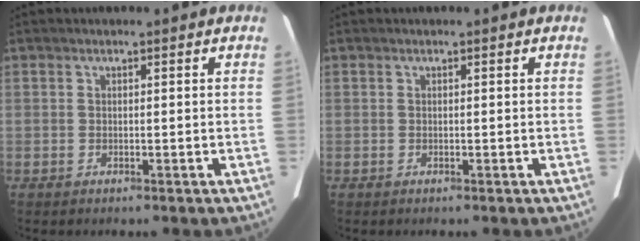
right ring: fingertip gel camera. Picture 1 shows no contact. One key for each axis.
{"total": 0.0}